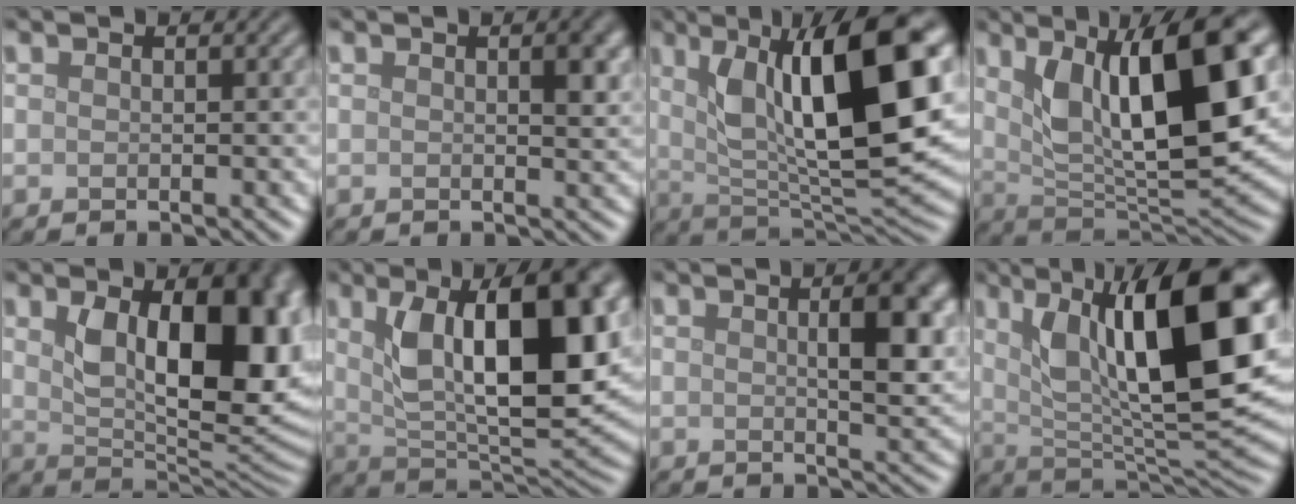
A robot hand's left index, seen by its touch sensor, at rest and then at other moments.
{"total": 2.1, "force": [0.6, 0.6, 2.0], "torque": [-0.022, 0.000, 0.009]}
{"total": 13.5, "force": [3.4, 4.4, 12.4], "torque": [-0.182, -0.001, 0.053]}
{"total": 12.4, "force": [3.5, 4.4, 11.1], "torque": [-0.169, -0.002, 0.057]}
{"total": 13.3, "force": [2.8, 6.7, 11.2], "torque": [-0.133, -0.001, 0.052]}
{"total": 13.5, "force": [3.3, 5.5, 11.9], "torque": [-0.171, 0.000, 0.051]}
{"total": 5.4, "force": [1.1, 1.5, 5.1], "torque": [-0.063, 0.006, 0.018]}
{"total": 14.9, "force": [4.1, 5.1, 13.4], "torque": [-0.193, 0.000, 0.059]}